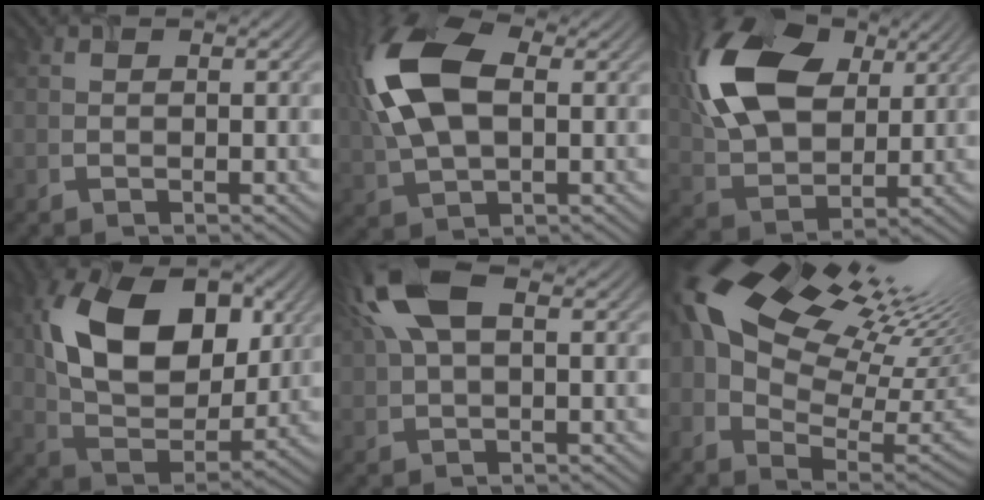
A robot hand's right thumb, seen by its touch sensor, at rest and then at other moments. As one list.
[{"total": 13.6, "force": [2.5, 7.8, 10.8], "torque": [-0.263, 0.011, 0.041]}, {"total": 15.4, "force": [5.2, 9.7, 10.8], "torque": [-0.257, 0.023, 0.094]}, {"total": 15.6, "force": [4.6, 9.9, 11.1], "torque": [-0.221, 0.002, 0.085]}, {"total": 9.2, "force": [3.0, 4.3, 7.6], "torque": [-0.197, 0.021, 0.056]}, {"total": 19.5, "force": [8.7, 10.3, 14.1], "torque": [-0.260, 0.027, 0.167]}]